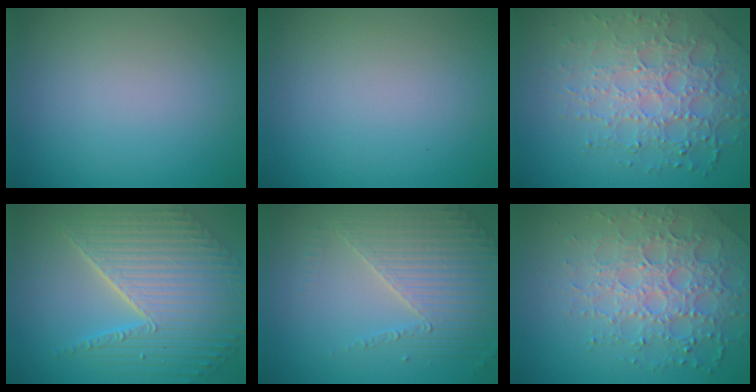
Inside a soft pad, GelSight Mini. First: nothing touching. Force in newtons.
{"total": 0.0}
{"total": 6.5, "press": 4.9, "slide": 4.2}
{"total": 7.6, "press": 5.8, "slide": 4.9}
{"total": 4.0, "press": 3.8, "slide": 1.2}
{"total": 4.9, "press": 4.7, "slide": 1.3}